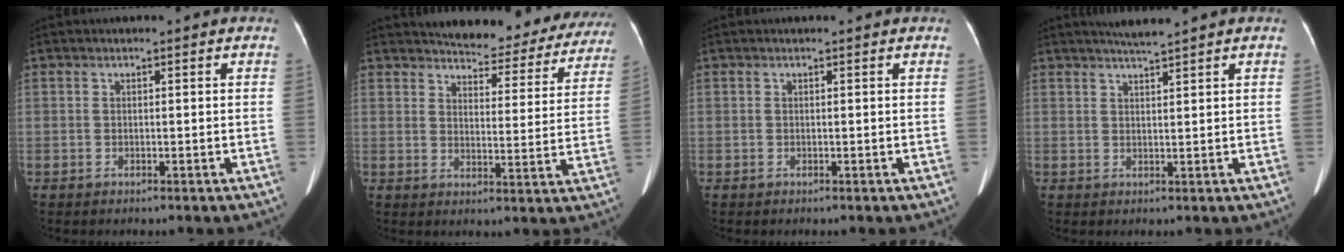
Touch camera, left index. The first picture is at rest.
{"total": 18.4, "force": [17.1, 4.8, 4.7], "torque": [-0.034, -0.037, 0.191]}
{"total": 0.7, "force": [0.6, 0.0, 0.1], "torque": [-0.007, 0.003, 0.006]}
{"total": 3.1, "force": [2.8, -0.8, 1.1], "torque": [-0.020, 0.004, 0.053]}